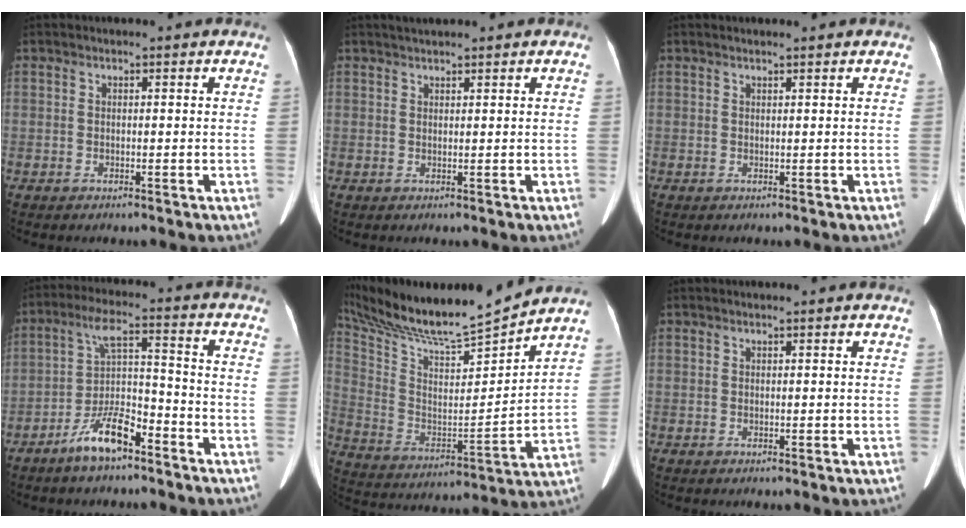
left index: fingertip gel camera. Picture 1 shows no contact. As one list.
[{"total": 1.7, "force": [1.5, 0.4, 0.8], "torque": [-0.015, 0.016, 0.025]}, {"total": 0.7, "force": [0.7, 0.0, 0.3], "torque": [-0.009, 0.010, 0.013]}, {"total": 8.7, "force": [-6.1, 1.7, 5.9], "torque": [-0.123, -0.004, -0.114]}, {"total": 20.0, "force": [18.3, -0.1, 8.1], "torque": [-0.166, -0.023, 0.315]}, {"total": 0.0}]